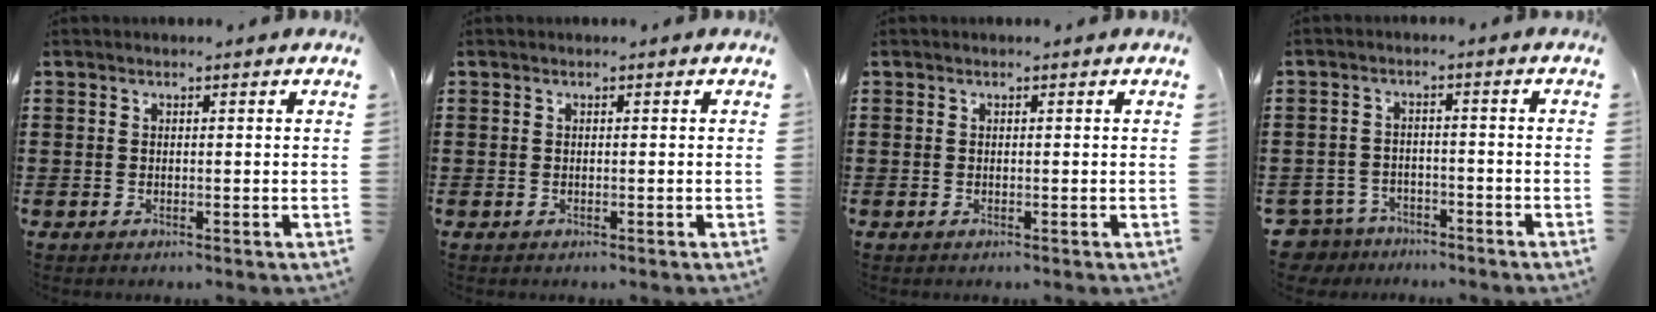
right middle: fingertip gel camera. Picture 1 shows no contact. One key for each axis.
{"total": 0.0}
{"total": 0.0}
{"total": 4.0, "fx": -3.8, "fy": 1.1, "fz": 0.2, "tx": -0.033, "ty": -0.007, "tz": -0.087}